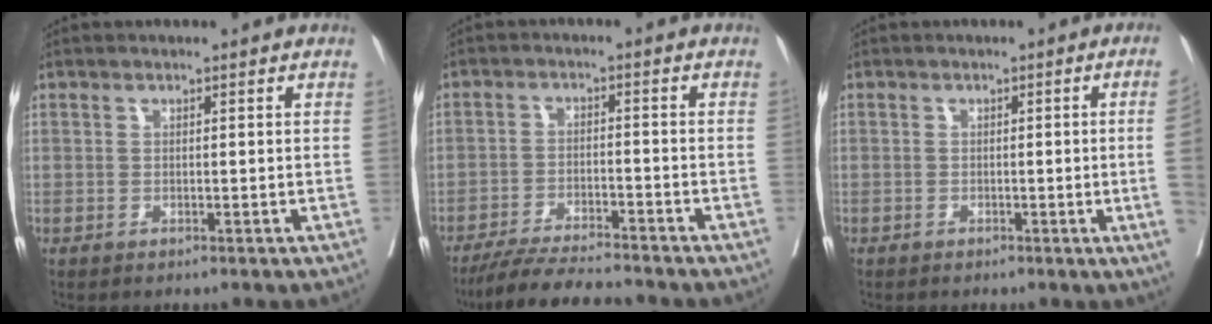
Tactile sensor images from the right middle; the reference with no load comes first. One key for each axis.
{"total": 9.2, "fx": -8.5, "fy": 0.4, "fz": 3.5, "tx": -0.058, "ty": -0.017, "tz": -0.144}
{"total": 4.4, "fx": -0.7, "fy": -1.8, "fz": 4.0, "tx": -0.045, "ty": -0.009, "tz": -0.010}